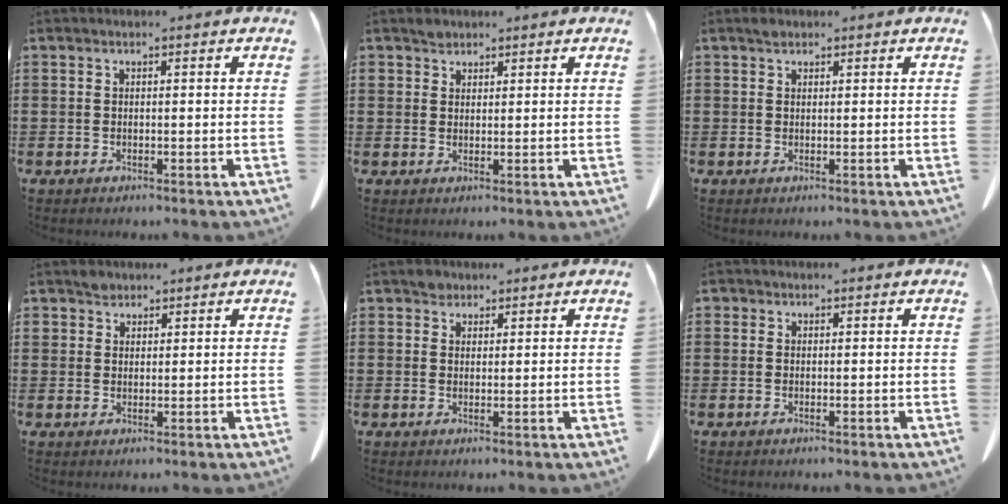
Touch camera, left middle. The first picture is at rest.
{"total": 1.6, "force": [1.4, 0.8, 0.0], "torque": [-0.004, 0.001, 0.029]}
{"total": 0.9, "force": [0.7, 0.6, 0.3], "torque": [-0.007, 0.002, 0.013]}
{"total": 2.0, "force": [1.7, 1.0, 0.1], "torque": [-0.006, 0.002, 0.035]}
{"total": 2.1, "force": [1.8, 1.1, 0.2], "torque": [-0.001, -0.001, 0.034]}
{"total": 0.6, "force": [0.2, 0.6, 0.1], "torque": [-0.004, 0.006, 0.002]}